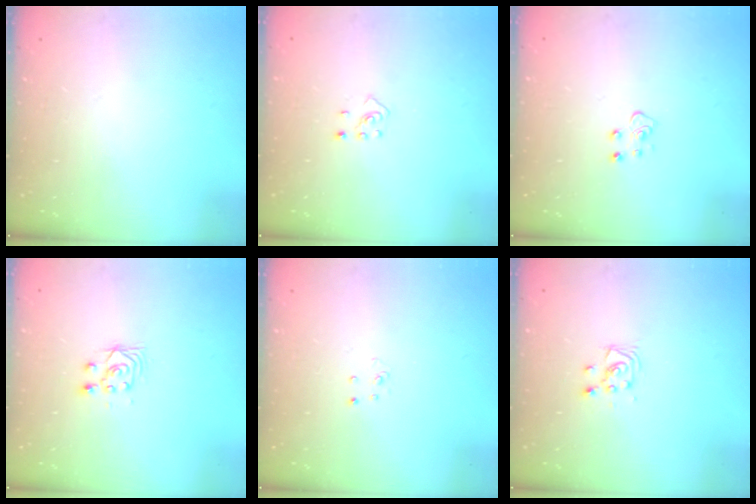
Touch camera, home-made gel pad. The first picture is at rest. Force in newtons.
{"total": 2.7, "press": 2.6, "slide": 0.9}
{"total": 5.4, "press": 5.4, "slide": 0.4}
{"total": 4.1, "press": 3.9, "slide": 1.3}
{"total": 3.1, "press": 3.1, "slide": 0.2}
{"total": 4.3, "press": 4.2, "slide": 0.5}